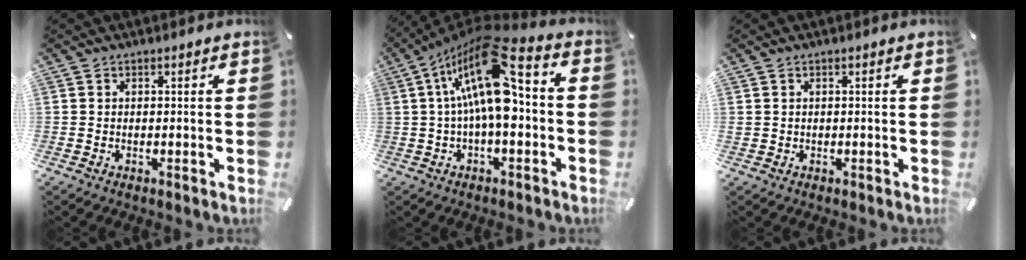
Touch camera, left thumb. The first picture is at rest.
{"total": 20.3, "force": [3.4, 8.6, 18.0], "torque": [-0.326, -0.023, 0.054]}
{"total": 0.7, "force": [0.1, 0.7, 0.1], "torque": [-0.002, 0.004, 0.002]}